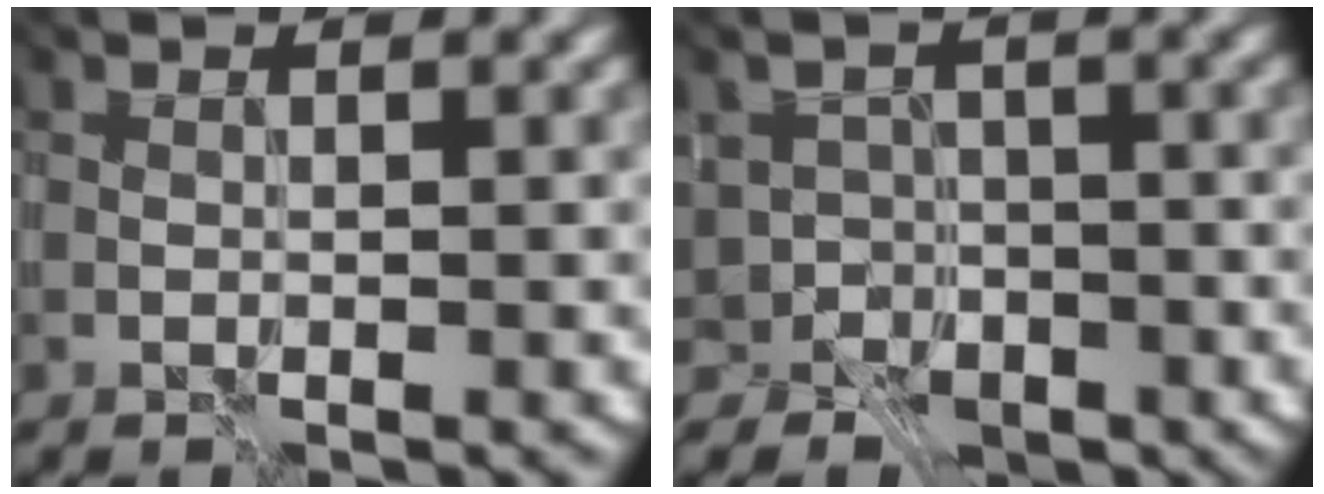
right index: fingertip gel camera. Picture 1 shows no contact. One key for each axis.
{"total": 5.6, "fx": -3.1, "fy": 4.6, "fz": 0.3, "tx": 0.024, "ty": -0.006, "tz": -0.052}